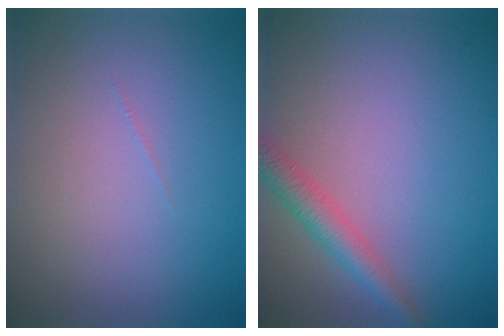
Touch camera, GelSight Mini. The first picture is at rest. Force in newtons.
{"total": 2.7, "press": 2.7, "slide": 0.1}